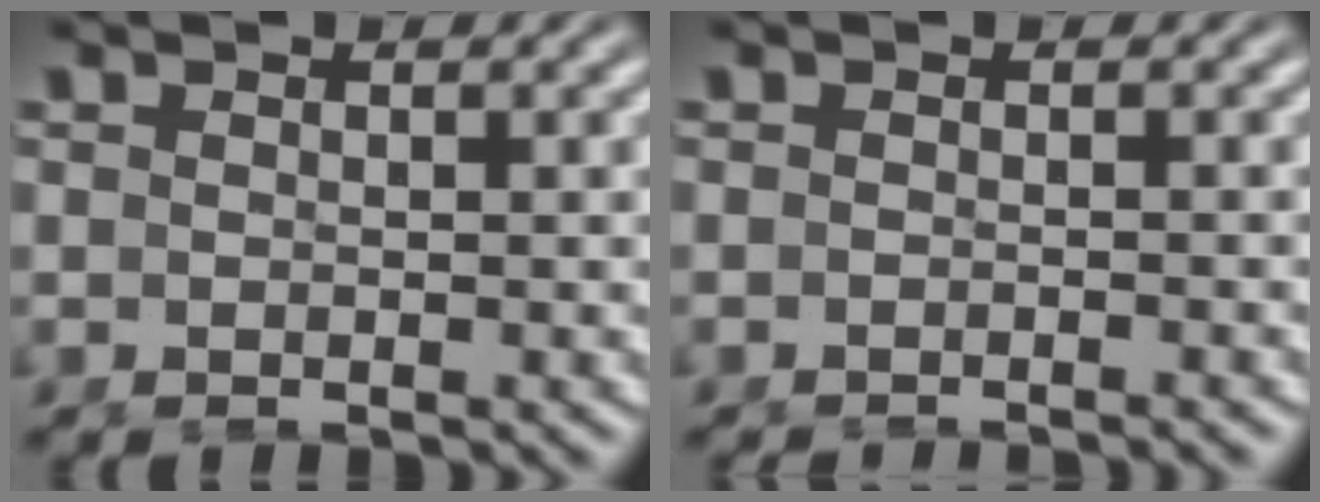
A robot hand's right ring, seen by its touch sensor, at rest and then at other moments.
{"total": 1.9, "force": [-1.8, -0.4, 0.2], "torque": [-0.002, -0.010, -0.024]}